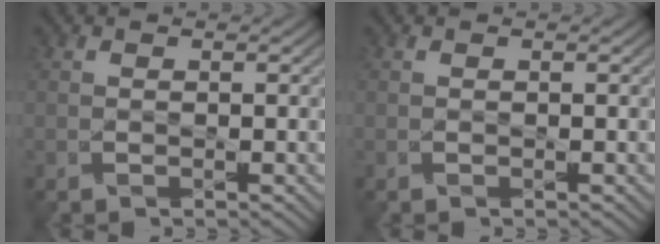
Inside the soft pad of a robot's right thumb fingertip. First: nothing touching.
{"total": 0.0}